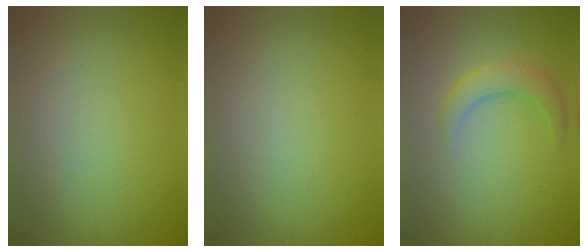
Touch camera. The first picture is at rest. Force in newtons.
{"total": 0.0}
{"total": 2.8, "press": 2.8, "slide": 0.1}